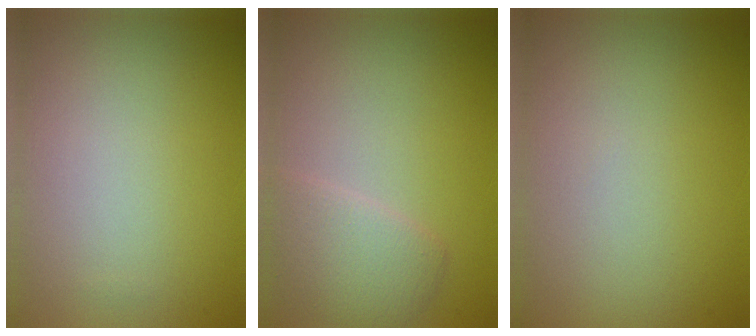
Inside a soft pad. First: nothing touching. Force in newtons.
{"total": 2.6, "press": 2.6, "slide": 0.2}
{"total": 0.0}